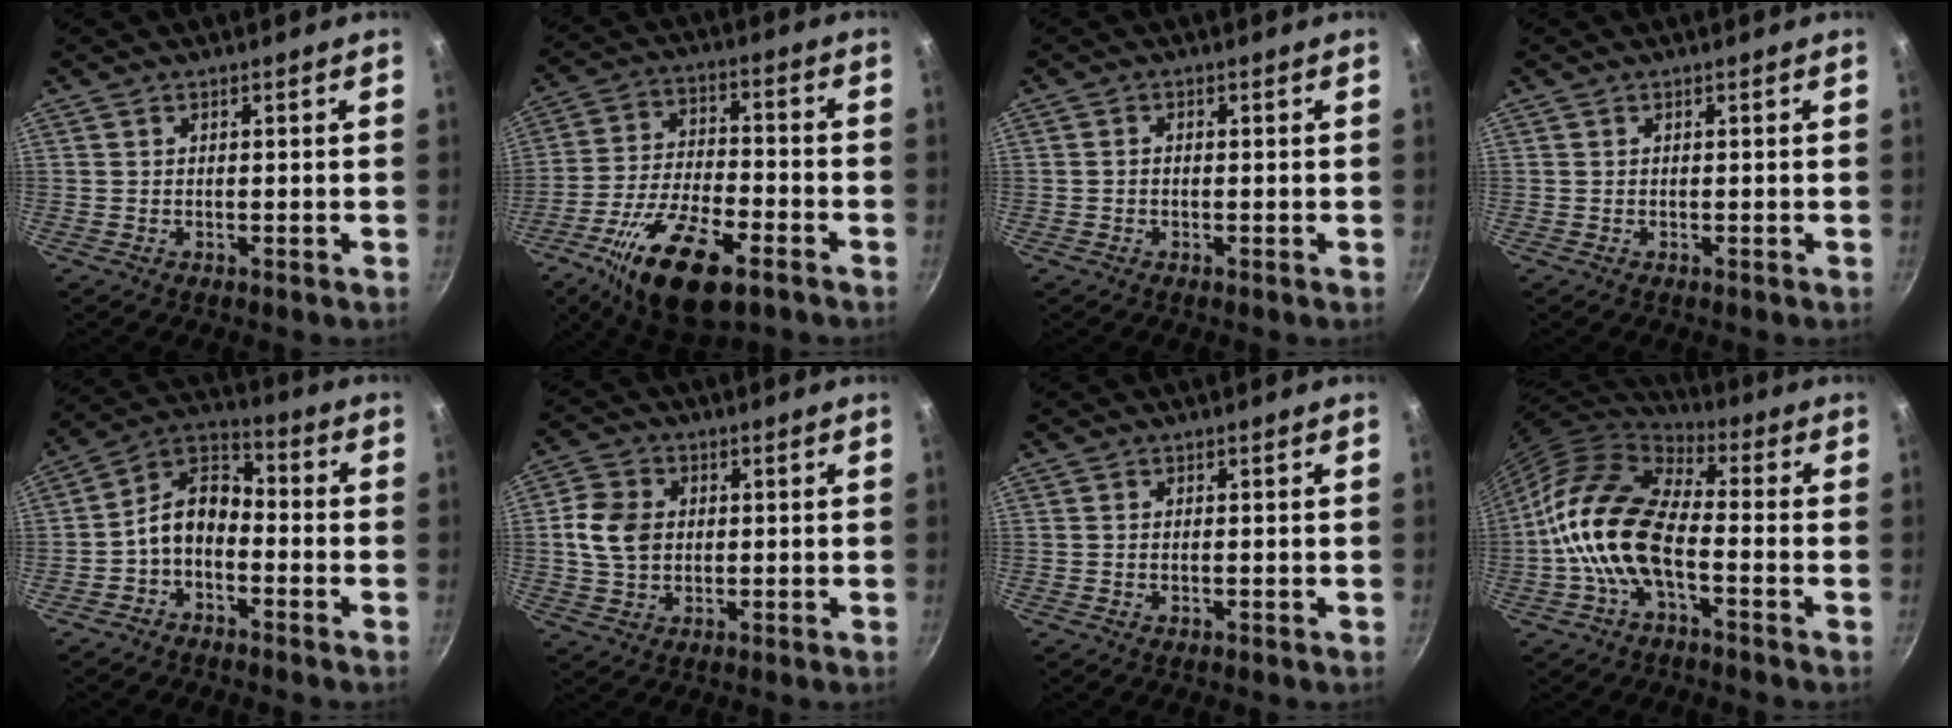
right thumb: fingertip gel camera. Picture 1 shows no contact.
{"total": 18.7, "force": [-9.7, 7.7, 14.1], "torque": [-0.243, 0.030, -0.173]}
{"total": 1.0, "force": [-0.2, 0.7, 0.6], "torque": [-0.013, 0.007, -0.005]}
{"total": 0.0}
{"total": 8.7, "force": [-3.0, 5.6, 5.9], "torque": [-0.097, 0.059, -0.073]}
{"total": 8.1, "force": [0.6, 6.3, 5.0], "torque": [-0.079, 0.004, 0.005]}
{"total": 0.6, "force": [-0.1, 0.3, 0.5], "torque": [-0.009, 0.001, -0.002]}
{"total": 15.2, "force": [-3.5, 7.6, 12.8], "torque": [-0.227, 0.035, -0.081]}